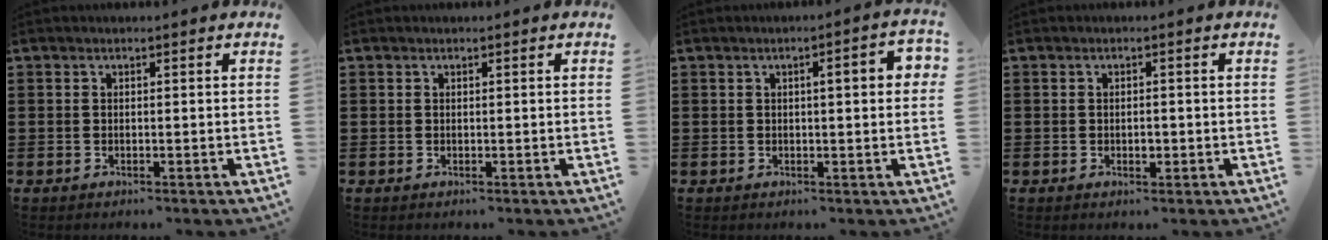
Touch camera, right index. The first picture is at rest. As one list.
[{"total": 0.0}, {"total": 3.5, "force": [0.6, 0.7, 3.4], "torque": [-0.045, 0.002, 0.002]}, {"total": 1.5, "force": [-0.3, 0.7, 1.4], "torque": [-0.025, 0.001, -0.005]}]